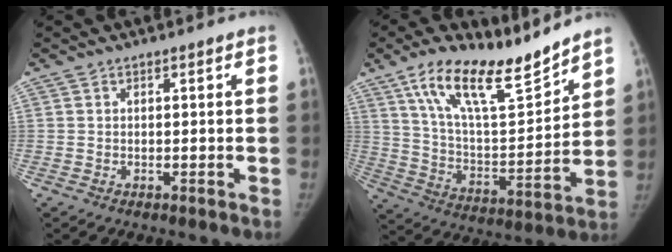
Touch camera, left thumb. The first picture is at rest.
{"total": 18.2, "force": [13.6, 5.4, 10.7], "torque": [-0.147, -0.075, 0.244]}